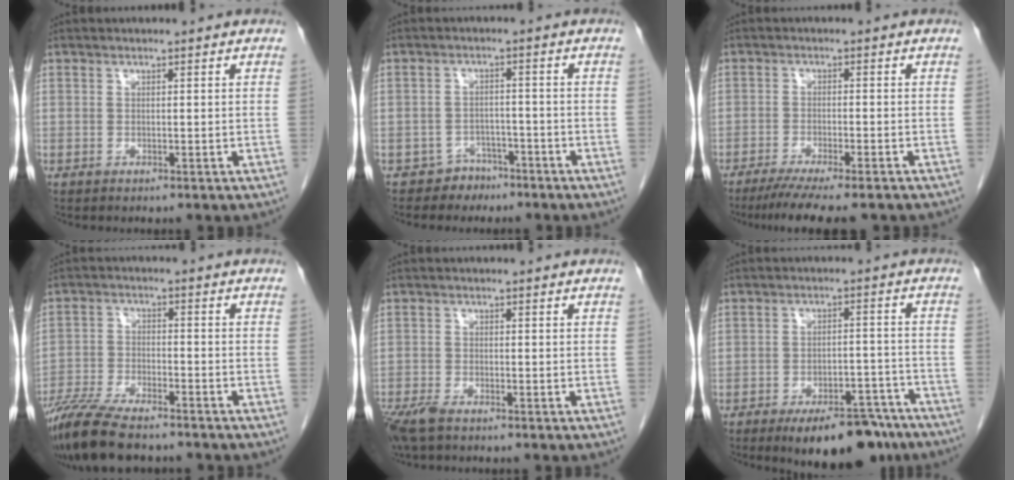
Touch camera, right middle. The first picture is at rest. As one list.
[{"total": 3.4, "force": [-2.6, 2.2, -0.2], "torque": [0.002, 0.011, -0.039]}, {"total": 10.2, "force": [-8.4, 0.7, 5.8], "torque": [-0.077, -0.020, -0.126]}, {"total": 12.9, "force": [-10.7, 2.6, 6.7], "torque": [-0.121, -0.029, -0.179]}, {"total": 4.5, "force": [-3.4, 1.2, 2.7], "torque": [-0.059, -0.012, -0.061]}, {"total": 13.0, "force": [-9.9, 4.7, 7.0], "torque": [-0.068, 0.013, -0.144]}]